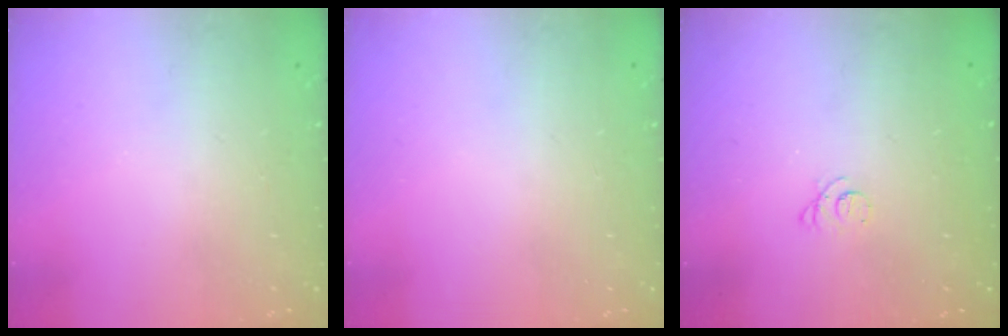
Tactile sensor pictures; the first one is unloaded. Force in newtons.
{"total": 0.0}
{"total": 2.3, "press": 2.3, "slide": 0.3}